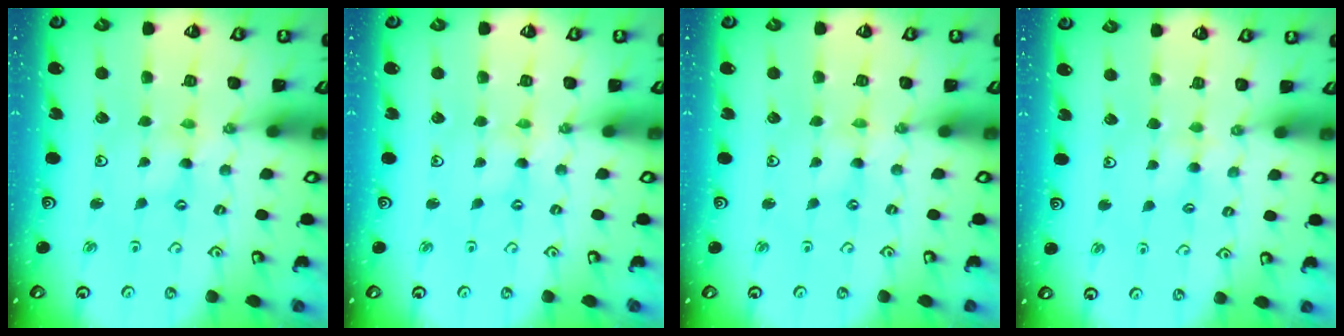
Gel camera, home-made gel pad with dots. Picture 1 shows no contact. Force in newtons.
{"total": 0.0}
{"total": 0.0}
{"total": 2.8, "press": 2.7, "slide": 0.5}